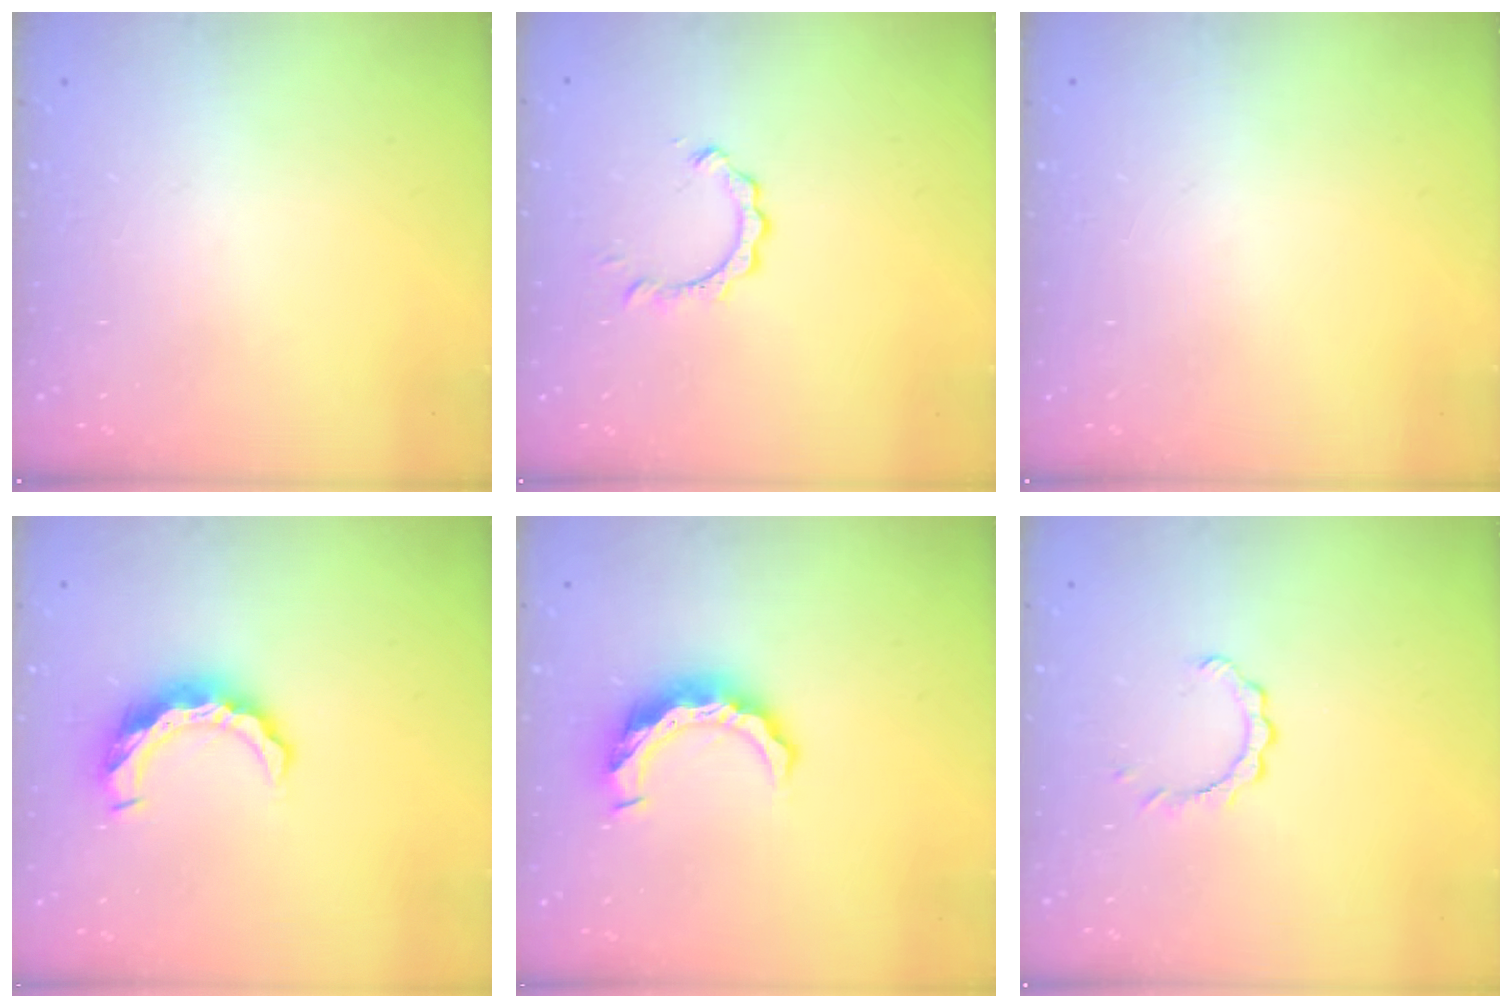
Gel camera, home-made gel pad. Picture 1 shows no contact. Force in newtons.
{"total": 2.8, "press": 2.7, "slide": 0.3}
{"total": 0.0}
{"total": 9.4, "press": 9.4, "slide": 0.8}
{"total": 9.6, "press": 9.5, "slide": 1.1}
{"total": 3.3, "press": 3.3, "slide": 0.3}